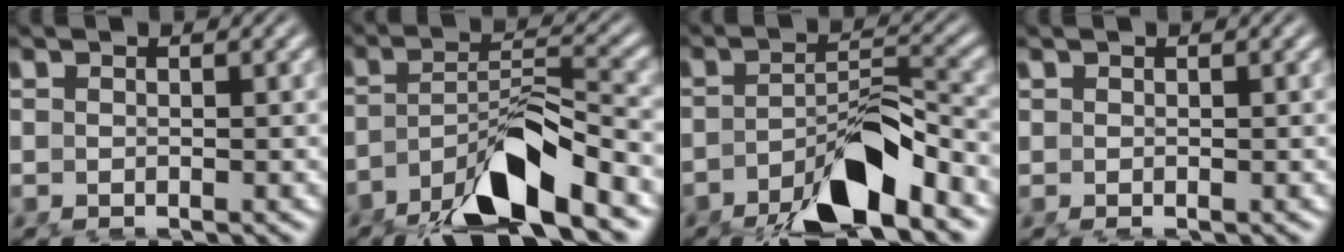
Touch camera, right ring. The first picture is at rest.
{"total": 7.8, "force": [-4.8, 2.6, 5.6], "torque": [-0.086, -0.026, -0.064]}
{"total": 7.1, "force": [-4.5, 1.9, 5.1], "torque": [-0.072, -0.020, -0.063]}
{"total": 0.0}